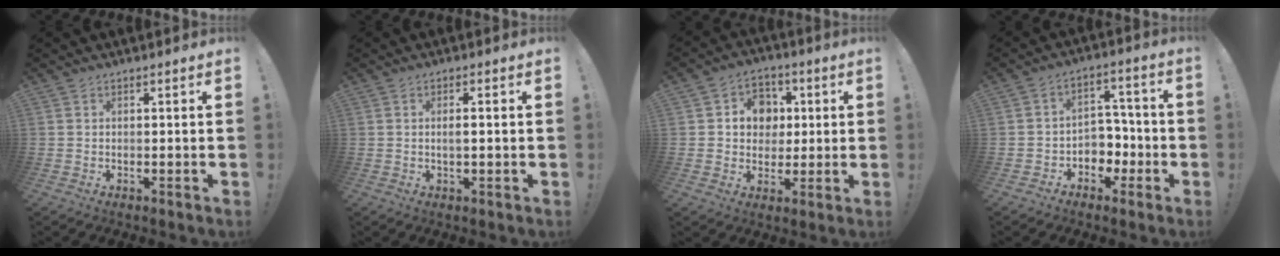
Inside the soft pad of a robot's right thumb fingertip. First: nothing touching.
{"total": 2.4, "force": [-0.1, 0.4, 2.3], "torque": [-0.039, -0.001, -0.005]}
{"total": 10.2, "force": [1.7, 9.3, 3.8], "torque": [-0.045, -0.002, 0.039]}
{"total": 7.5, "force": [-2.0, 6.9, 2.1], "torque": [-0.022, 0.016, -0.027]}